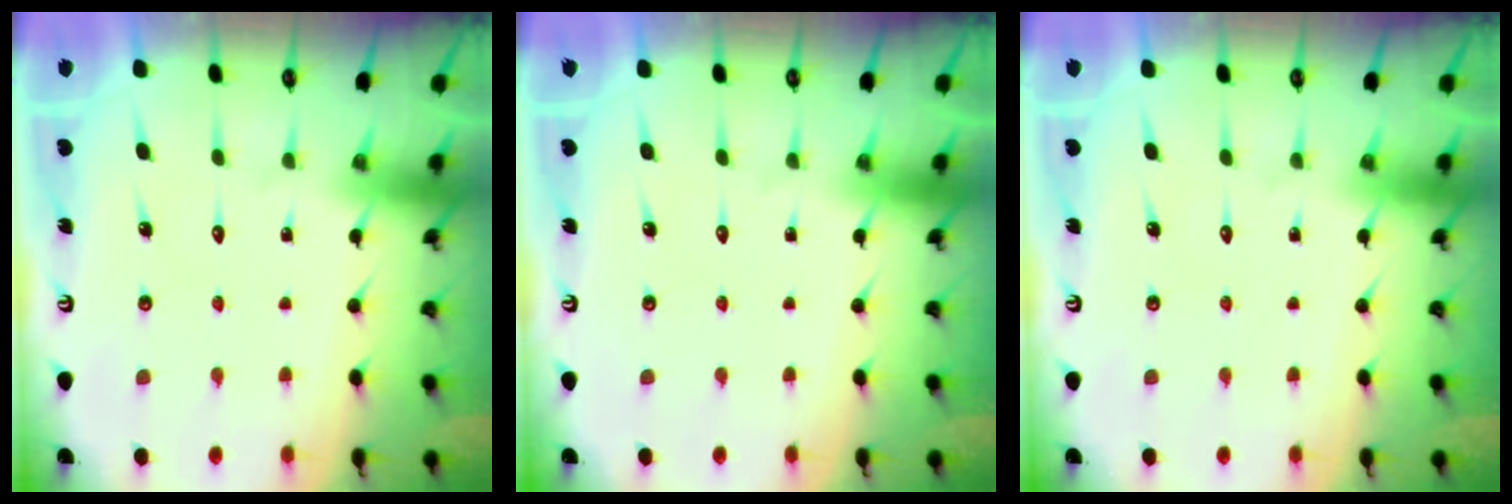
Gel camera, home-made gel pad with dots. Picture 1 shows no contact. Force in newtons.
{"total": 0.0}
{"total": 0.0}